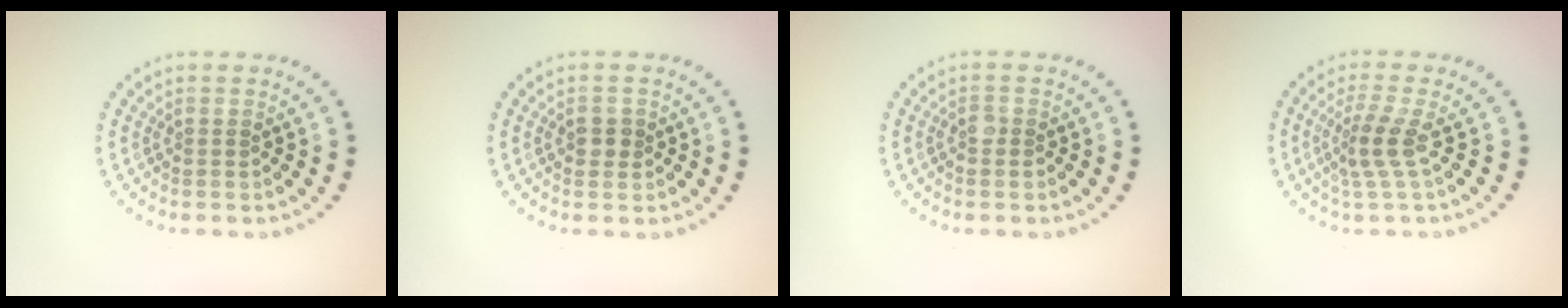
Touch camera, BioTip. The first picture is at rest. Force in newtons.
{"total": 1.5, "press": 1.5, "slide": 0.3}
{"total": 0.9, "press": 0.8, "slide": 0.4}
{"total": 2.6, "press": 1.9, "slide": 1.8}